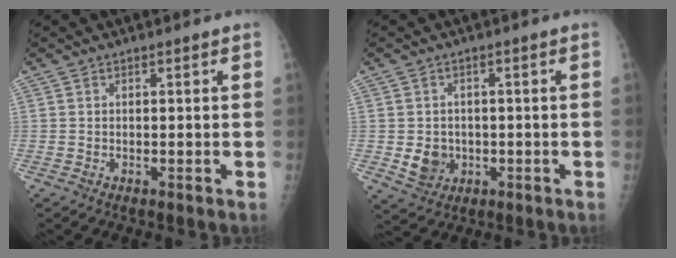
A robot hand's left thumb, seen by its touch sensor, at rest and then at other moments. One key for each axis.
{"total": 5.3, "fx": -1.0, "fy": 4.7, "fz": 2.4, "tx": -0.020, "ty": 0.005, "tz": -0.006}